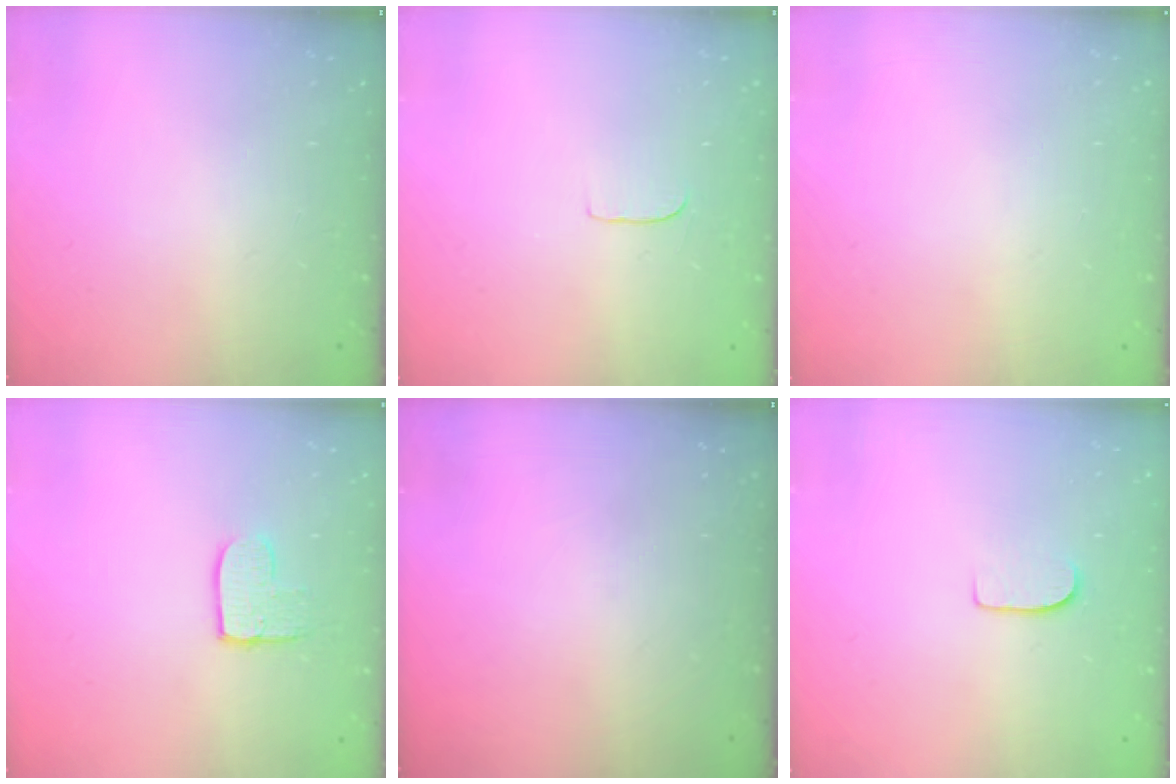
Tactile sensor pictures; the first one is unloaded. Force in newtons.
{"total": 4.1, "press": 4.1, "slide": 0.3}
{"total": 0.0}
{"total": 7.0, "press": 7.0, "slide": 0.4}
{"total": 0.0}
{"total": 5.5, "press": 5.5, "slide": 0.5}